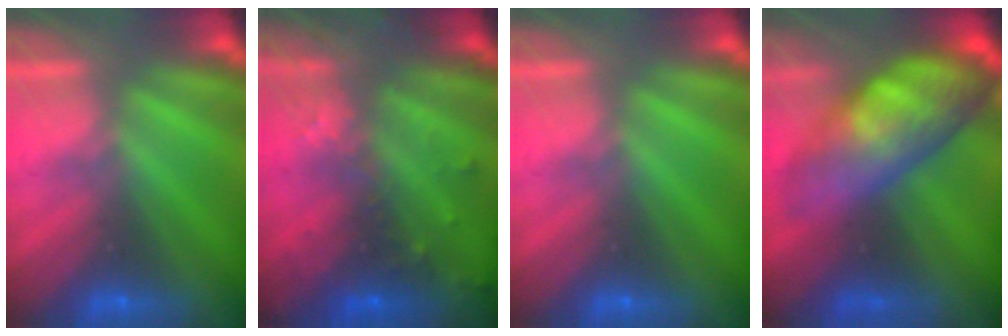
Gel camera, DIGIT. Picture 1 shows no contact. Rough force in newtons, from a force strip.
{"total": 5.7}
{"total": 0.0}
{"total": 9.0}